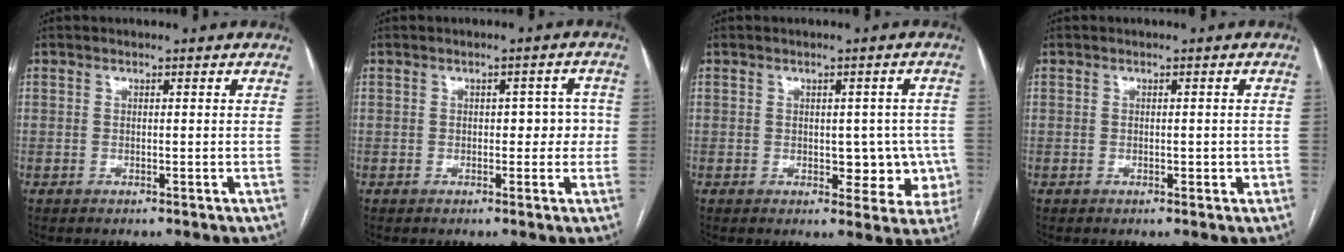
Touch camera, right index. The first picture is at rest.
{"total": 3.8, "force": [-0.1, 2.3, 3.1], "torque": [-0.027, 0.023, -0.001]}
{"total": 6.1, "force": [-0.7, 3.8, 4.7], "torque": [-0.034, 0.018, -0.001]}
{"total": 1.1, "force": [-0.2, 0.7, 0.9], "torque": [-0.010, 0.003, 0.000]}